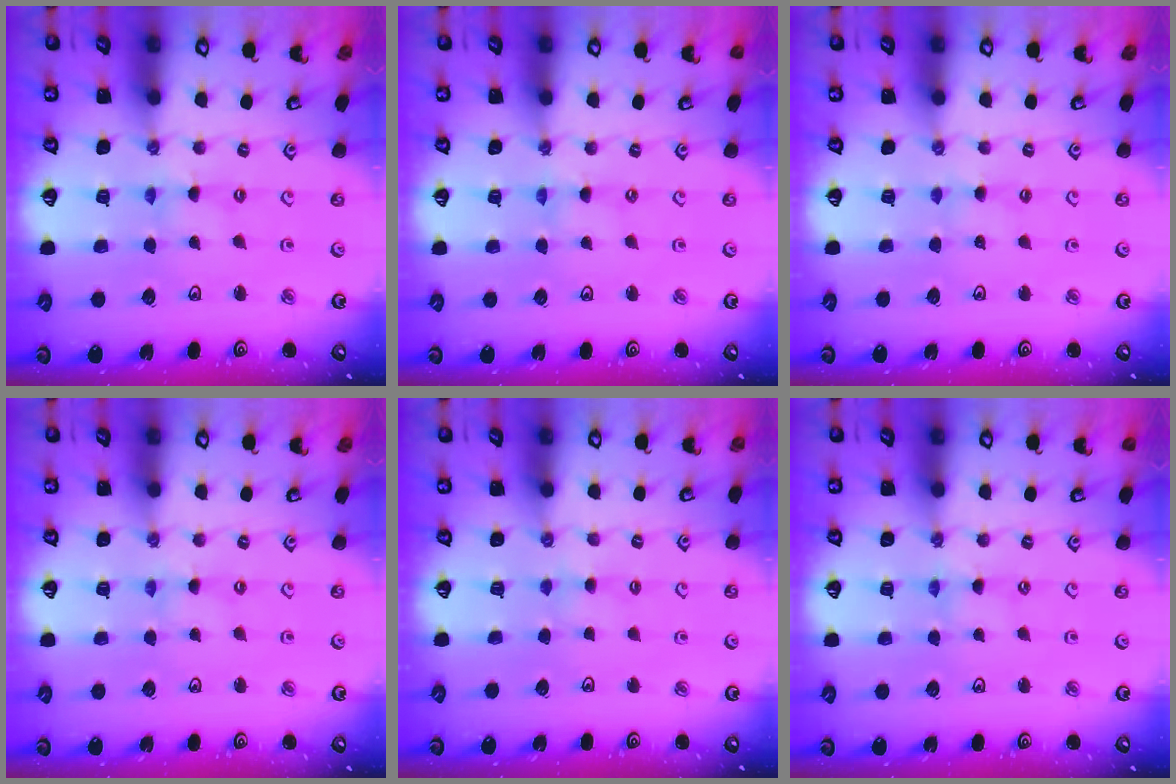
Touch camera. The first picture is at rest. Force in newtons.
{"total": 0.0}
{"total": 1.4, "press": 1.4, "slide": 0.2}
{"total": 1.3, "press": 1.3, "slide": 0.3}
{"total": 2.2, "press": 2.2, "slide": 0.5}
{"total": 1.2, "press": 1.1, "slide": 0.3}